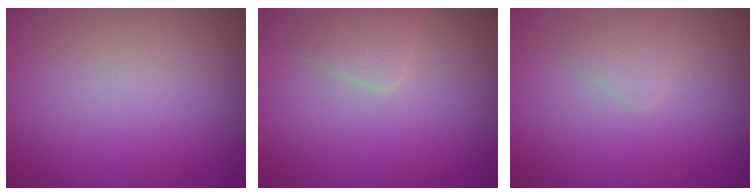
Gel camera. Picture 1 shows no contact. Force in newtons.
{"total": 1.6, "press": 1.6, "slide": 0.0}
{"total": 1.1, "press": 1.1, "slide": 0.1}